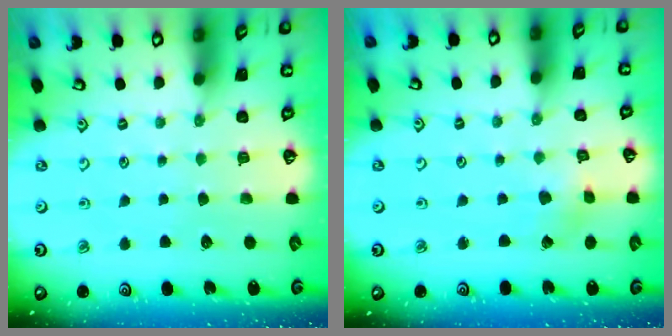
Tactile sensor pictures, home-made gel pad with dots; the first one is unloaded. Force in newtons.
{"total": 1.5, "press": 1.5, "slide": 0.0}